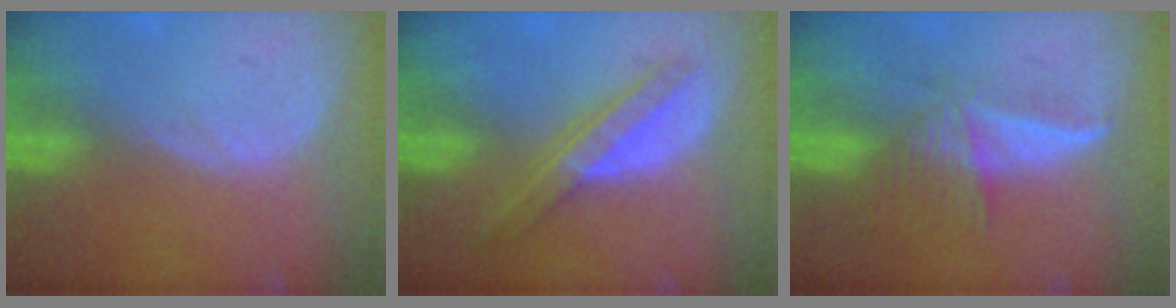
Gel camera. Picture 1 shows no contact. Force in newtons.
{"total": 6.8, "press": 5.8, "slide": 3.5}
{"total": 6.1, "press": 5.5, "slide": 2.5}